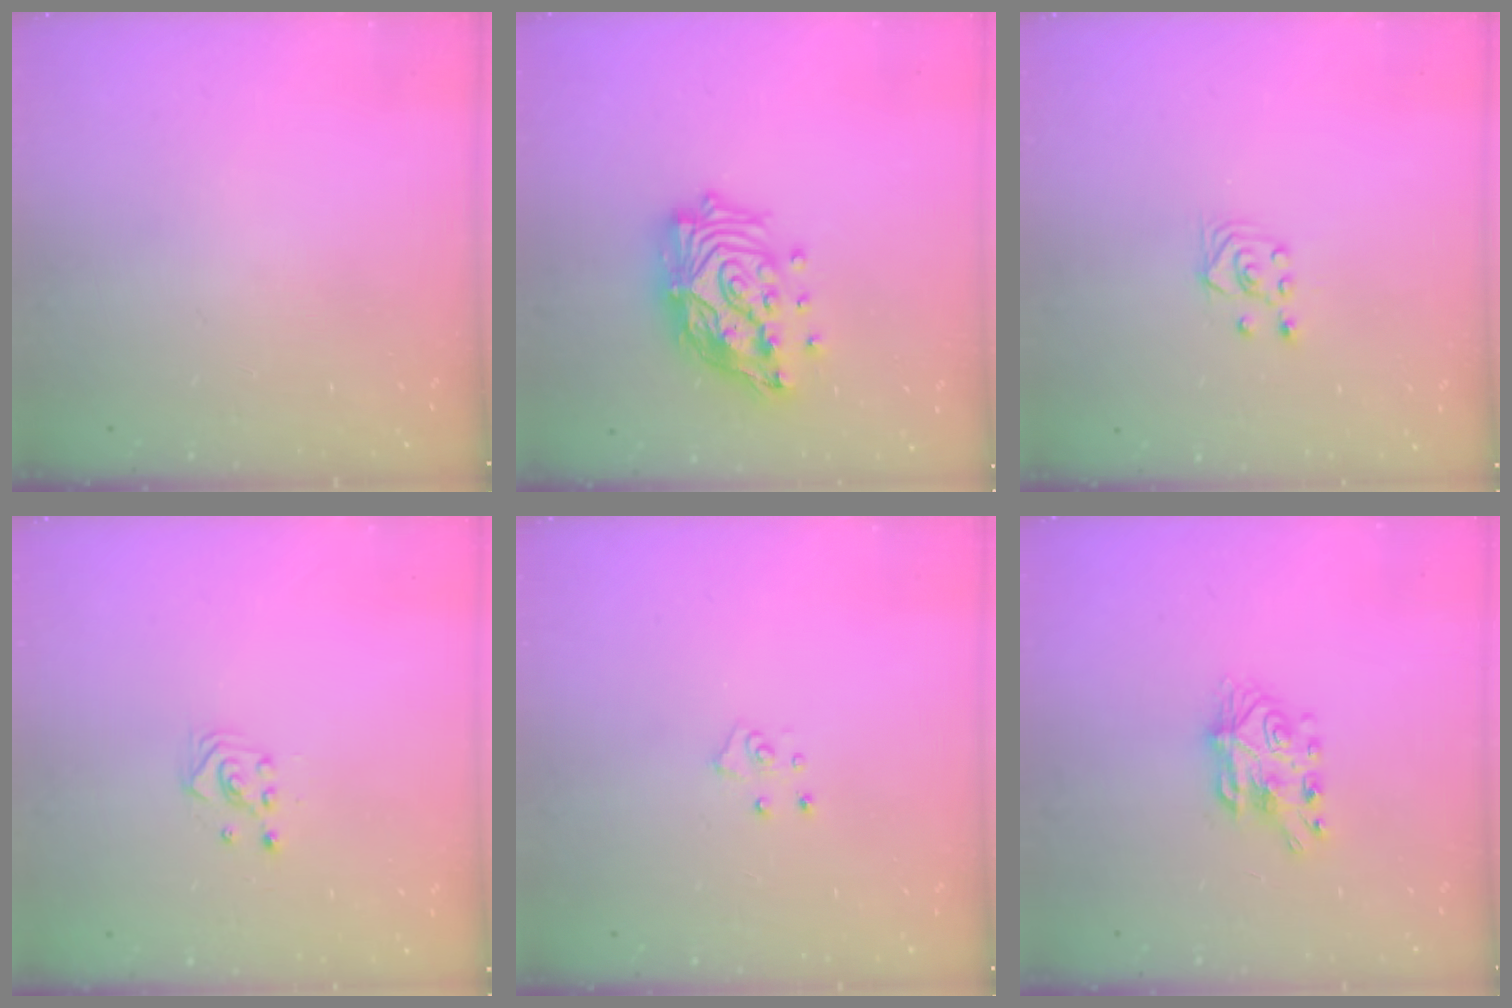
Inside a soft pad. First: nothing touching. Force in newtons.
{"total": 18.2, "press": 18.1, "slide": 1.6}
{"total": 2.6, "press": 2.5, "slide": 1.0}
{"total": 2.2, "press": 2.2, "slide": 0.2}
{"total": 5.7, "press": 5.7, "slide": 0.4}
{"total": 7.4, "press": 7.3, "slide": 0.8}